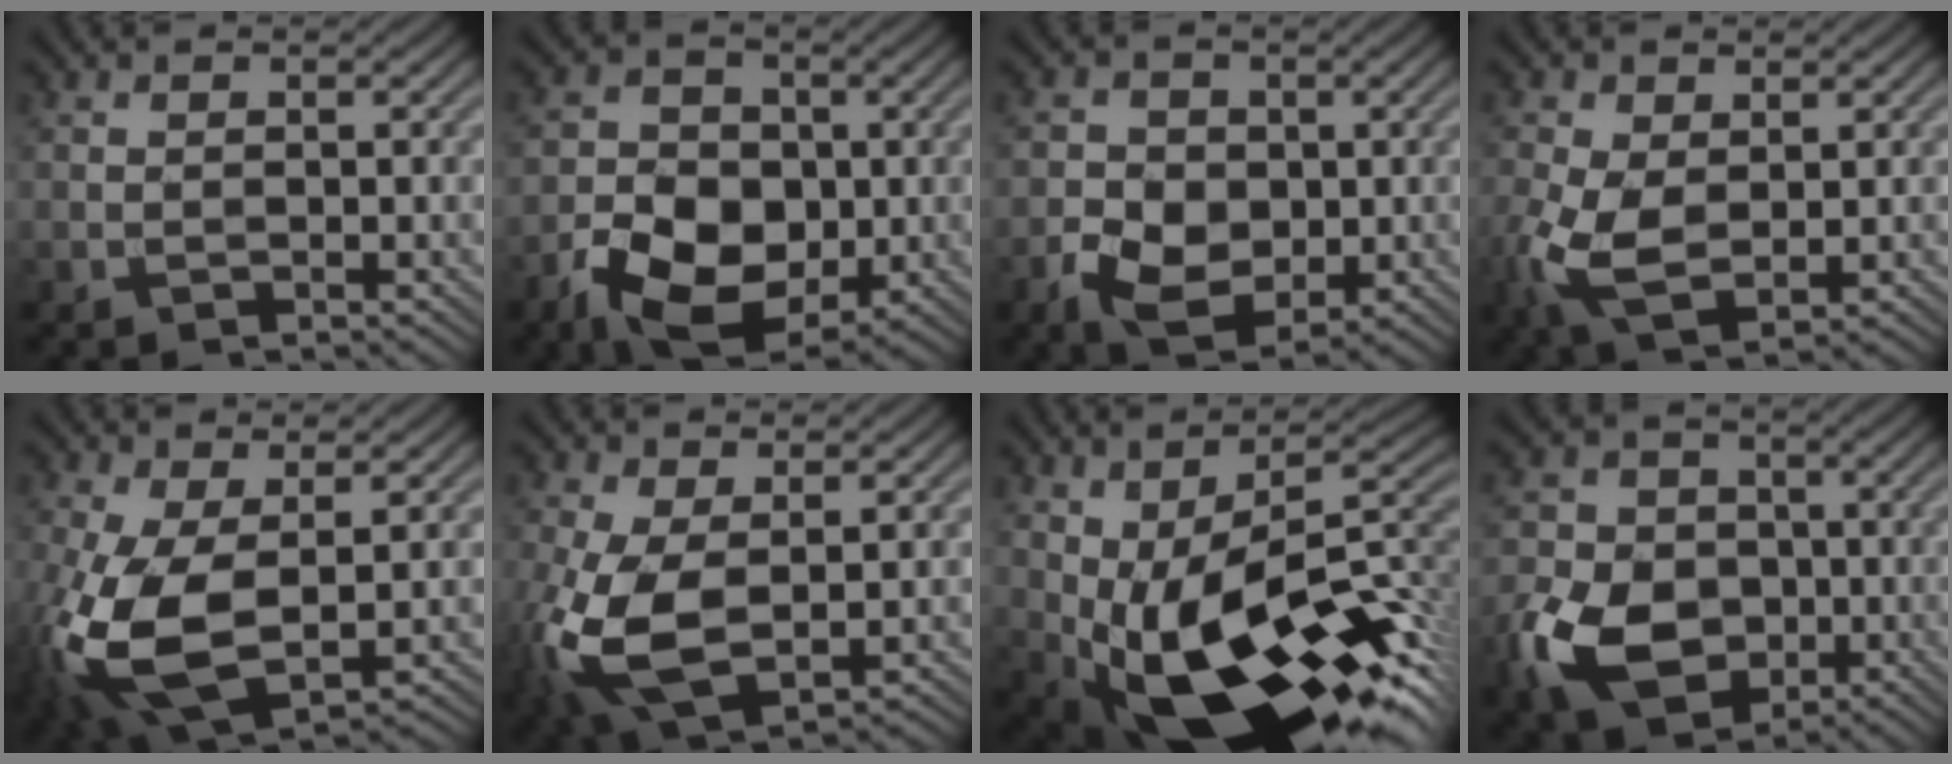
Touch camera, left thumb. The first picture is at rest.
{"total": 9.3, "force": [-3.0, 6.4, 6.0], "torque": [-0.122, -0.014, -0.061]}
{"total": 5.9, "force": [-1.2, 4.5, 3.7], "torque": [-0.073, -0.007, -0.025]}
{"total": 6.9, "force": [-0.4, 4.1, 5.5], "torque": [-0.150, -0.010, -0.005]}
{"total": 13.1, "force": [-1.6, 7.1, 10.9], "torque": [-0.292, -0.031, -0.019]}
{"total": 11.7, "force": [-1.3, 6.6, 9.6], "torque": [-0.268, -0.031, -0.014]}
{"total": 21.9, "force": [-5.4, 12.0, 17.5], "torque": [-0.277, -0.056, -0.045]}
{"total": 10.7, "force": [-3.7, 7.9, 6.2], "torque": [-0.148, -0.019, -0.086]}